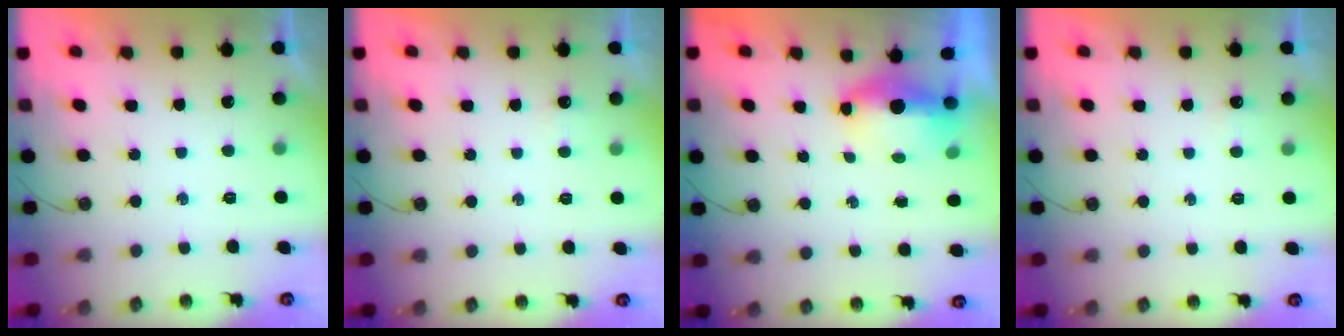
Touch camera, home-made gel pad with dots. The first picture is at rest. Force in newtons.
{"total": 1.9, "press": 1.9, "slide": 0.3}
{"total": 5.7, "press": 5.5, "slide": 1.5}
{"total": 1.9, "press": 1.9, "slide": 0.3}